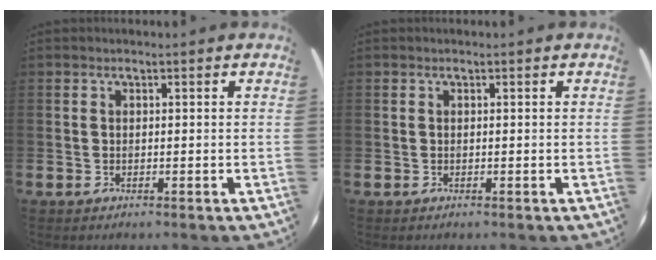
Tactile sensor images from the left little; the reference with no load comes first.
{"total": 0.0}